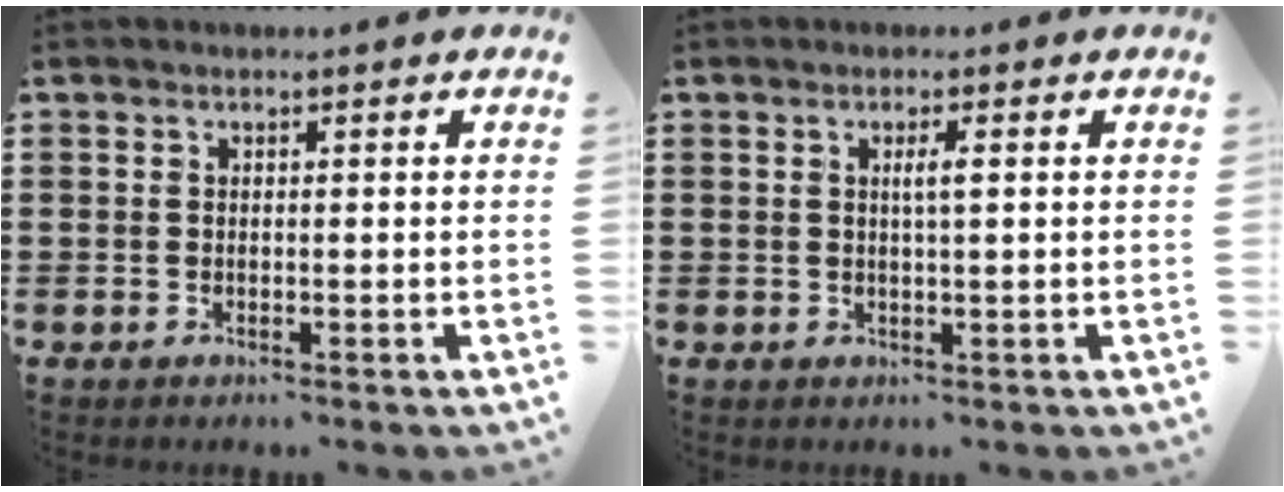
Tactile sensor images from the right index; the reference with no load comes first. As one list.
[{"total": 2.0, "force": [0.5, 0.1, 1.9], "torque": [-0.037, 0.002, 0.006]}]